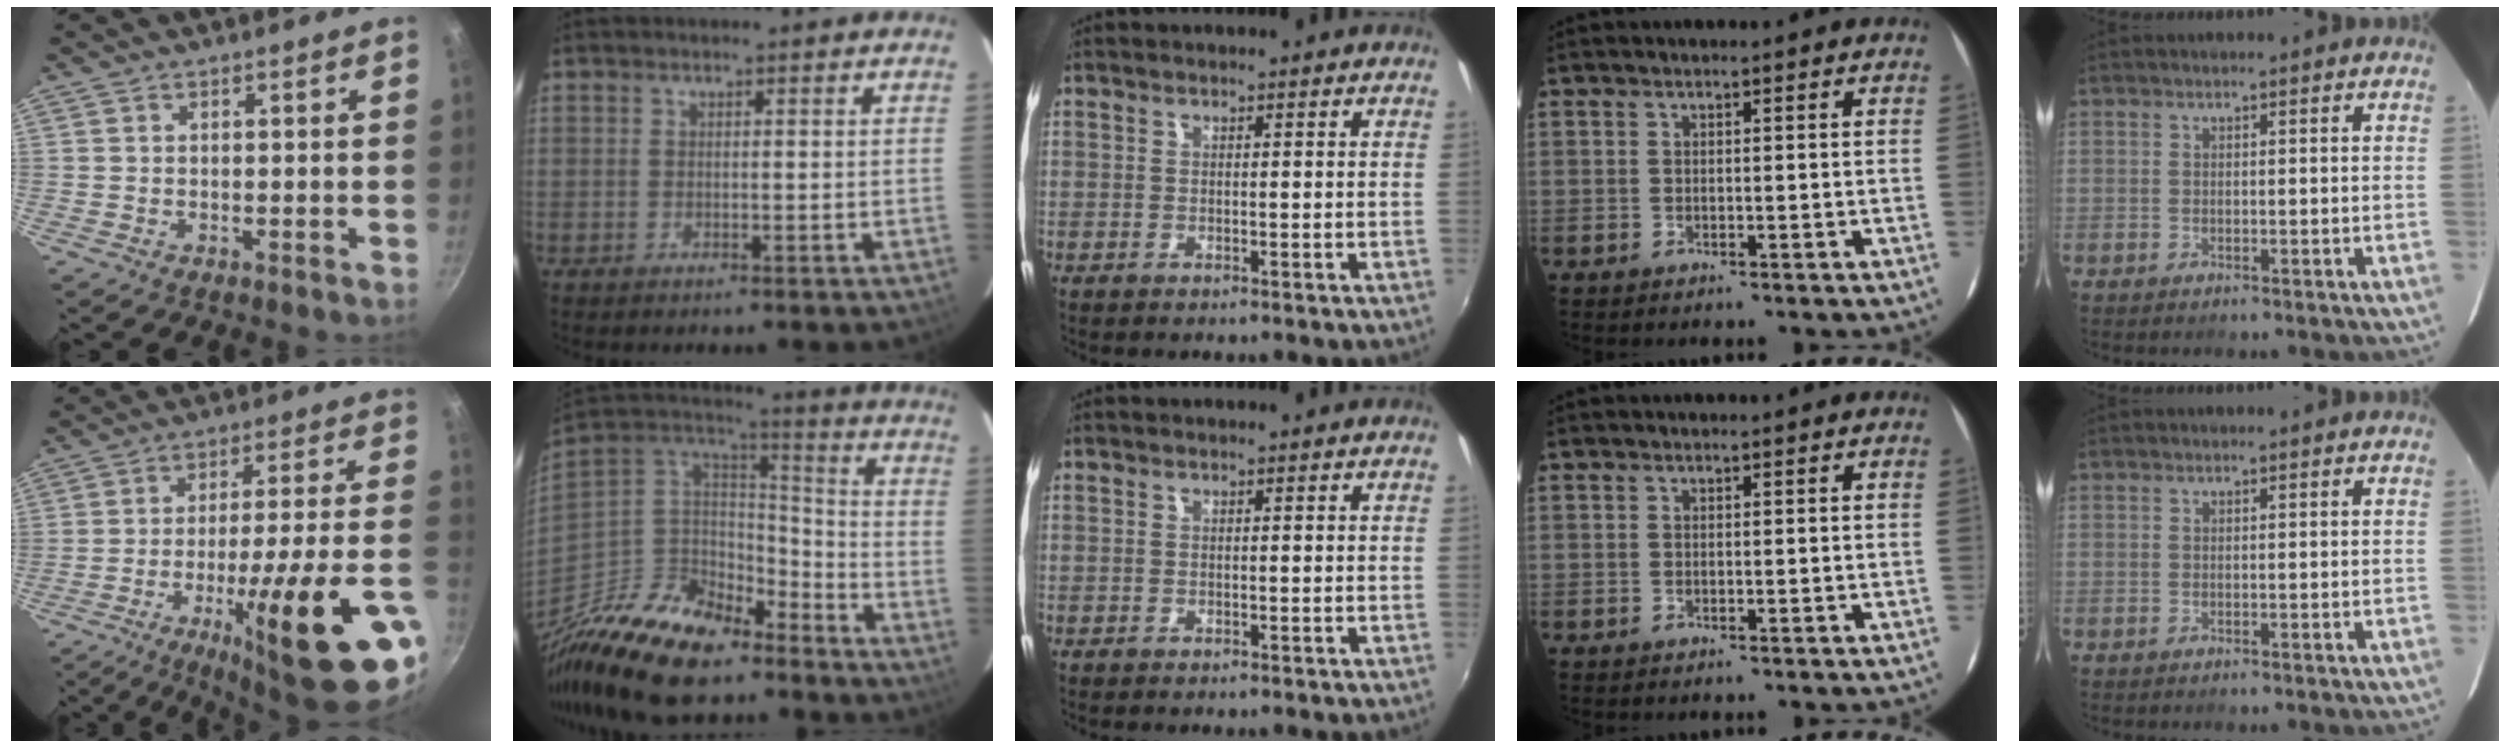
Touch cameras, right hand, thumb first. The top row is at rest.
{"thumb": {"total": 26.5, "force": [-11.0, 4.5, 23.7], "torque": [-0.314, 0.032, -0.159]}, "index": {"total": 22.9, "force": [-16.6, 10.5, 11.7], "torque": [-0.271, 0.002, -0.283]}}